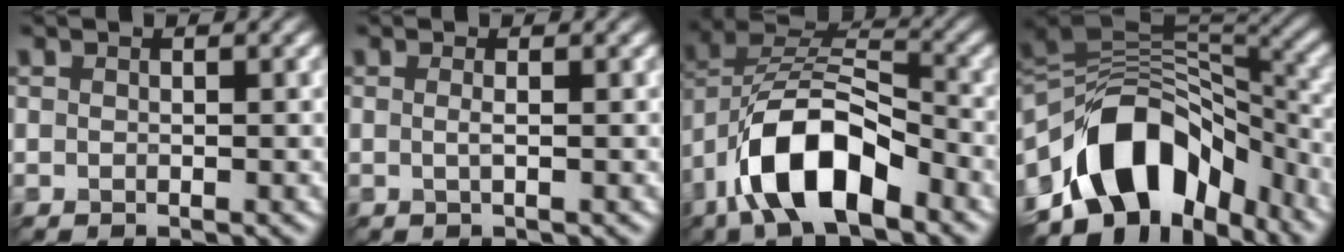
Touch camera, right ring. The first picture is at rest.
{"total": 0.7, "force": [-0.3, -0.7, -0.1], "torque": [-0.022, -0.007, 0.003]}
{"total": 8.9, "force": [-5.8, 3.4, 5.8], "torque": [-0.133, 0.015, -0.086]}
{"total": 10.5, "force": [-5.8, 6.4, 6.0], "torque": [-0.125, 0.021, -0.083]}